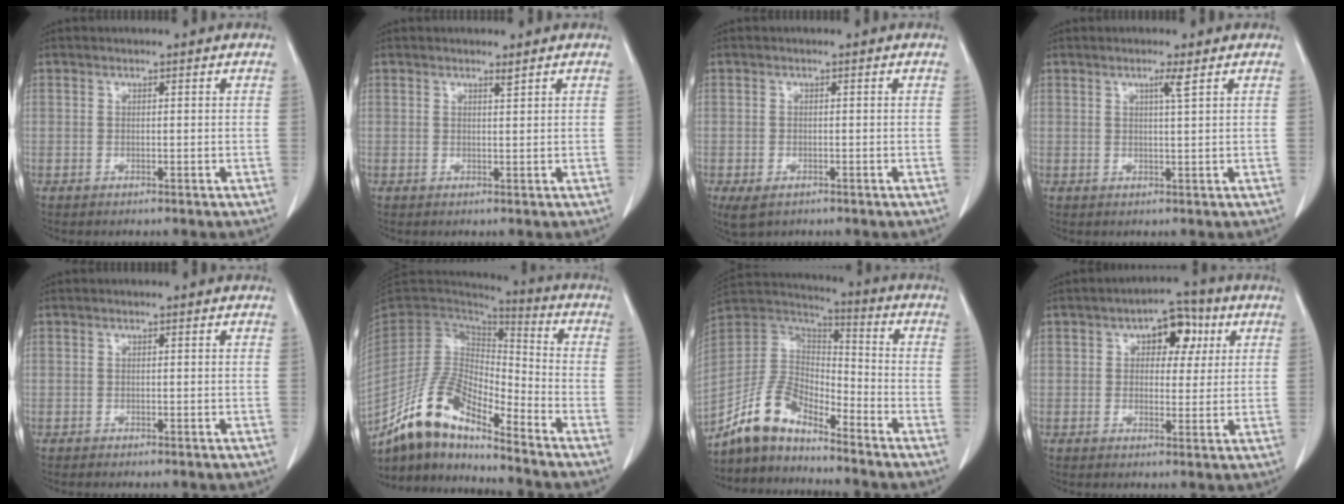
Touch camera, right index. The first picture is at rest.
{"total": 0.7, "force": [0.6, -0.1, 0.3], "torque": [-0.015, -0.008, 0.013]}
{"total": 3.0, "force": [-1.7, 1.7, 1.8], "torque": [-0.035, -0.007, -0.018]}
{"total": 1.9, "force": [1.0, -0.4, 1.6], "torque": [-0.031, -0.004, 0.019]}
{"total": 0.0}
{"total": 14.0, "force": [-11.6, 3.2, 7.1], "torque": [-0.140, 0.015, -0.219]}
{"total": 11.0, "force": [-9.4, 3.6, 4.5], "torque": [-0.098, 0.027, -0.183]}
{"total": 6.7, "force": [2.4, 3.8, 5.0], "torque": [-0.062, 0.023, 0.033]}